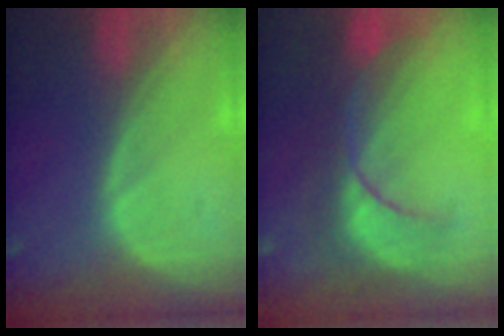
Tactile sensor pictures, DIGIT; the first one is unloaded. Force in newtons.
{"total": 8.4, "press": 8.2, "slide": 1.9}